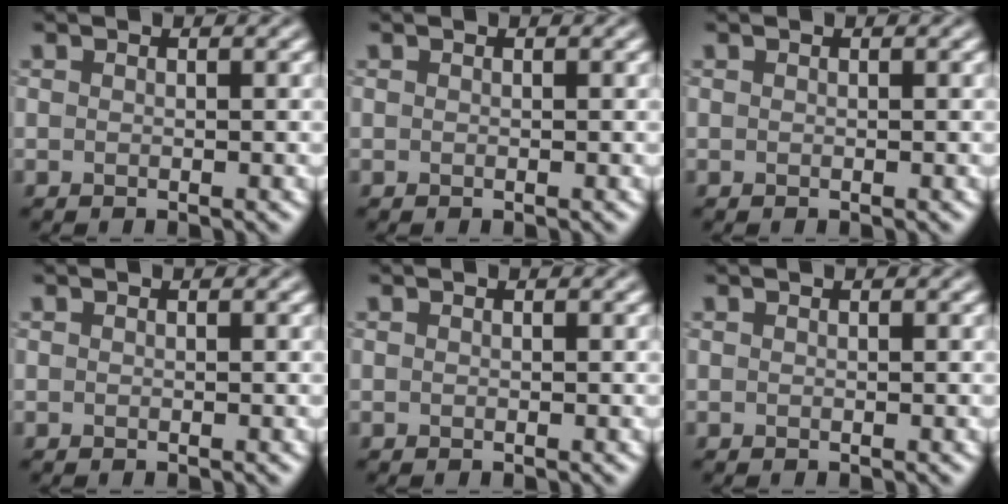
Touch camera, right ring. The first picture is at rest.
{"total": 0.0}
{"total": 0.0}
{"total": 0.0}
{"total": 0.0}
{"total": 0.0}